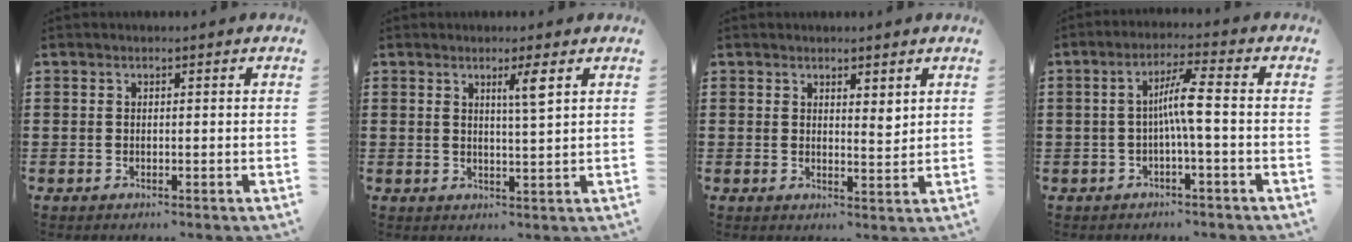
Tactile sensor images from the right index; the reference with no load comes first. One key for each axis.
{"total": 3.2, "fx": 1.6, "fy": -0.1, "fz": 2.8, "tx": -0.051, "ty": -0.007, "tz": 0.022}
{"total": 2.3, "fx": 1.9, "fy": 0.9, "fz": 1.0, "tx": -0.015, "ty": 0.003, "tz": 0.034}
{"total": 5.1, "fx": -0.8, "fy": 0.0, "fz": 5.0, "tx": -0.093, "ty": -0.001, "tz": -0.020}